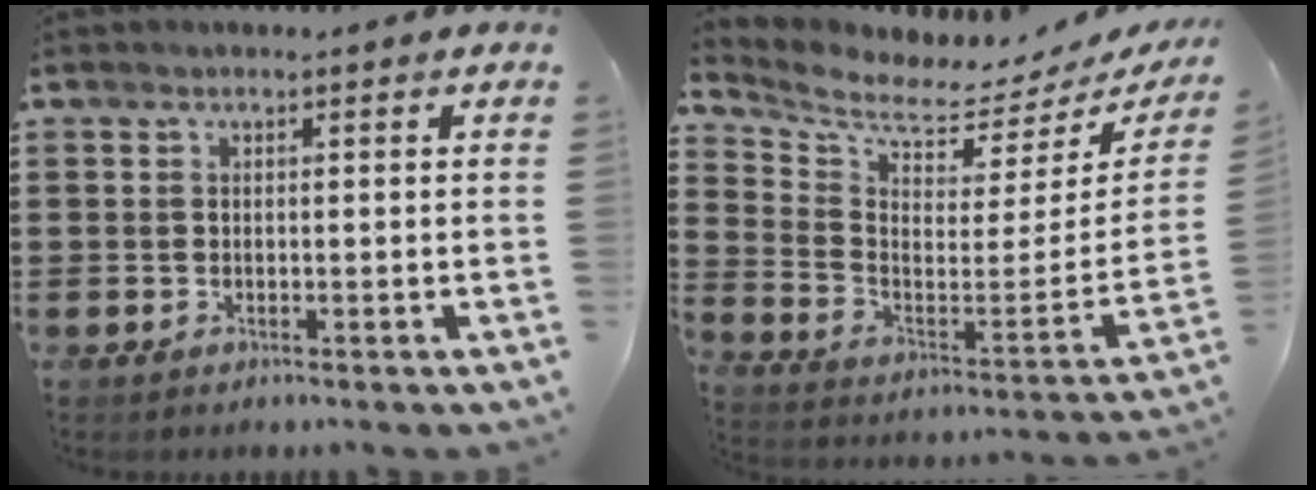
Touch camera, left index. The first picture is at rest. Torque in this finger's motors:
{"motor_torque": [2.14, 0.00, 0.12, 0.03]}